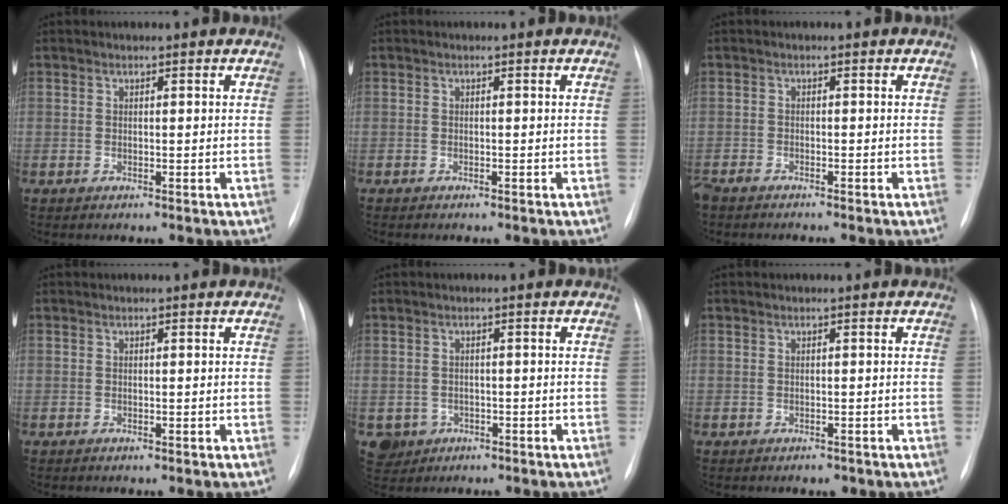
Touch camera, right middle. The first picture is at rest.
{"total": 0.6, "force": [-0.5, 0.0, 0.3], "torque": [-0.011, -0.002, -0.007]}
{"total": 3.7, "force": [-3.3, 0.4, 1.6], "torque": [-0.024, -0.008, -0.053]}
{"total": 0.0}
{"total": 3.9, "force": [-1.6, 3.5, 0.5], "torque": [-0.005, 0.006, -0.020]}
{"total": 0.9, "force": [-0.7, 0.5, 0.4], "torque": [-0.008, 0.000, -0.004]}